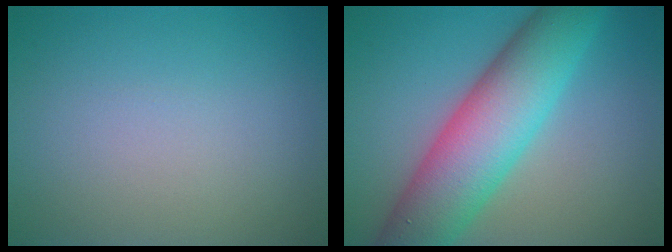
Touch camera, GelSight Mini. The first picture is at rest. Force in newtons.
{"total": 10.1, "press": 10.1, "slide": 0.3}